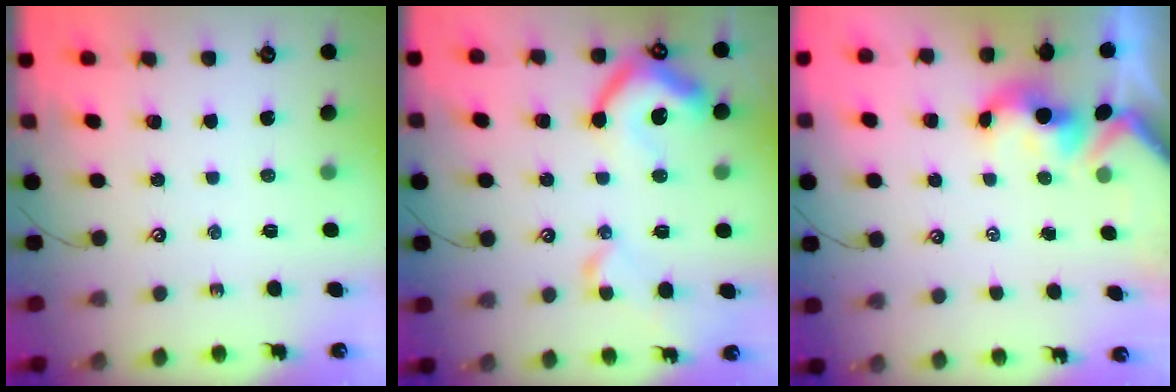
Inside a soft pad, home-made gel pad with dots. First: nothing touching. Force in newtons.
{"total": 13.6, "press": 13.5, "slide": 1.7}
{"total": 1.7, "press": 1.5, "slide": 0.7}